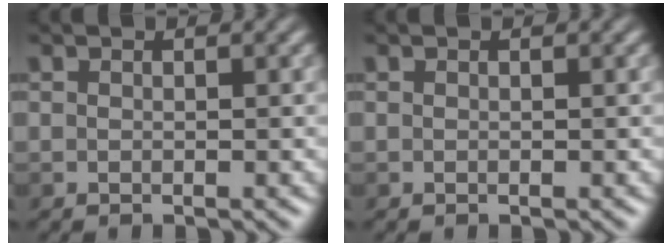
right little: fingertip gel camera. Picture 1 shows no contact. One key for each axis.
{"total": 0.0}